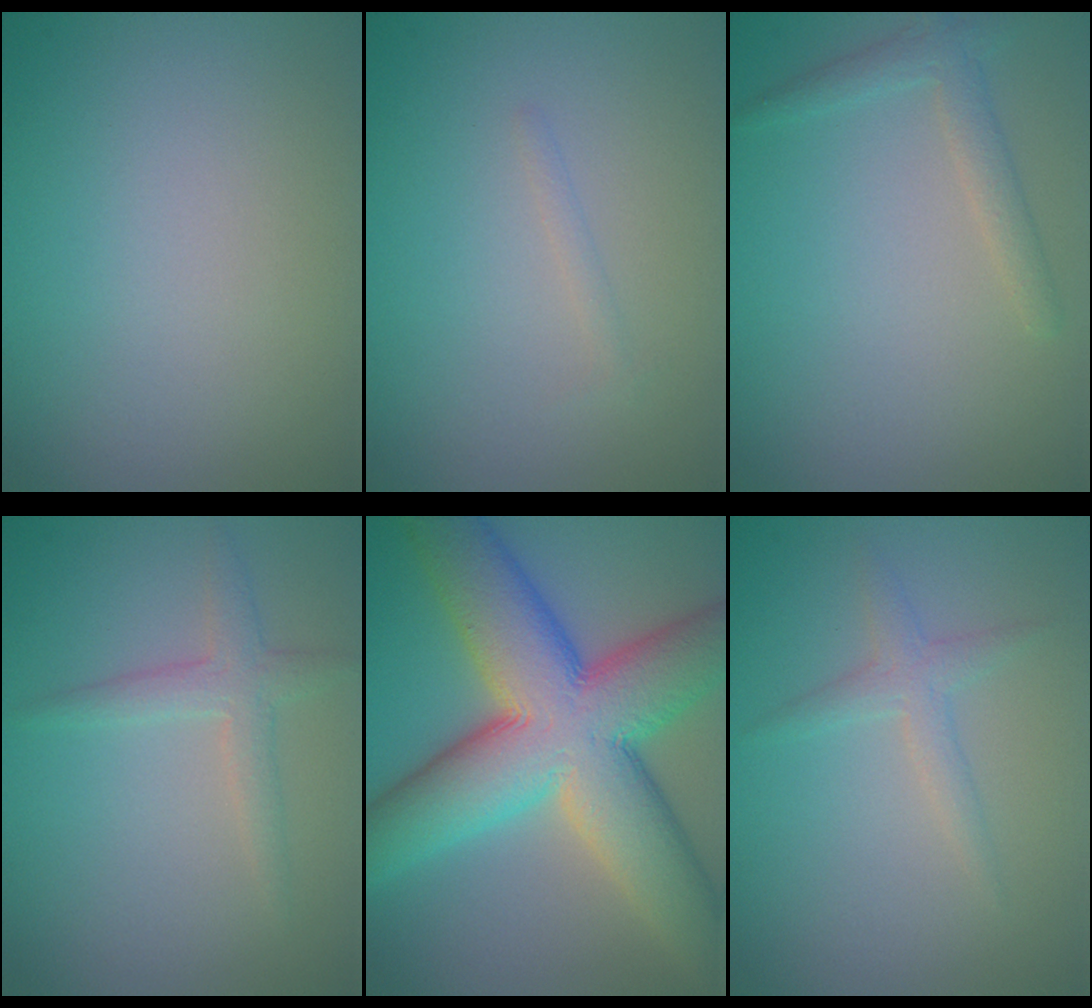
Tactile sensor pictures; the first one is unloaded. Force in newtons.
{"total": 0.6, "press": 0.6, "slide": 0.0}
{"total": 1.9, "press": 1.9, "slide": 0.1}
{"total": 2.1, "press": 2.1, "slide": 0.0}
{"total": 15.0, "press": 15.0, "slide": 0.7}
{"total": 1.8, "press": 1.8, "slide": 0.1}